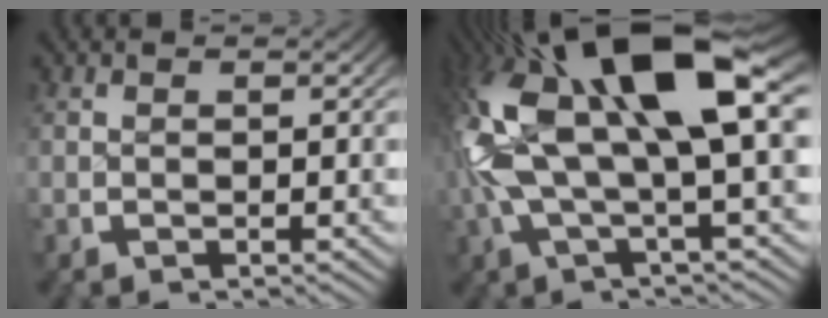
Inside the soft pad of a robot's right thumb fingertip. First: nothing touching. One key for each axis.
{"total": 16.7, "fx": 1.8, "fy": 8.8, "fz": 14.1, "tx": -0.293, "ty": 0.011, "tz": 0.016}